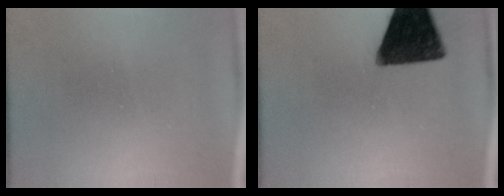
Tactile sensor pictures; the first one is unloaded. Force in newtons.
{"total": 15.1}